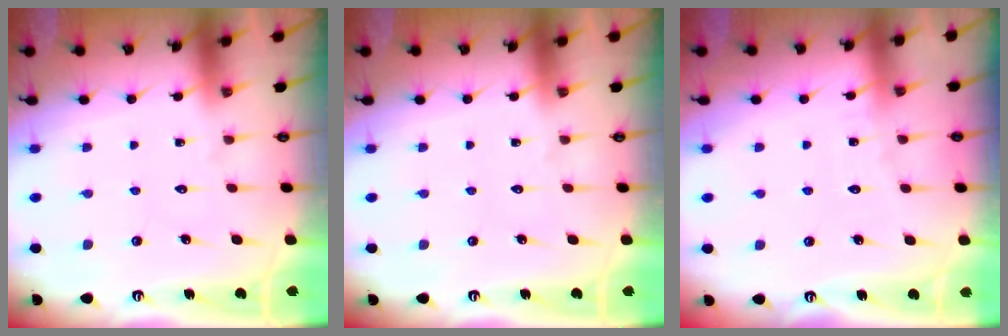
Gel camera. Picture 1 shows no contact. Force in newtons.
{"total": 0.0}
{"total": 2.9, "press": 2.8, "slide": 0.3}